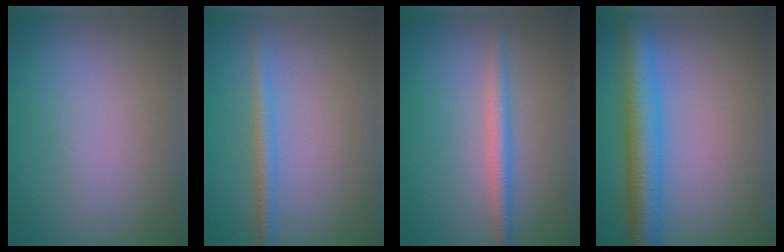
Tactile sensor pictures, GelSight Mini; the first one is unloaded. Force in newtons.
{"total": 1.9, "press": 1.9, "slide": 0.0}
{"total": 2.2, "press": 2.2, "slide": 0.0}
{"total": 5.5, "press": 5.5, "slide": 0.2}